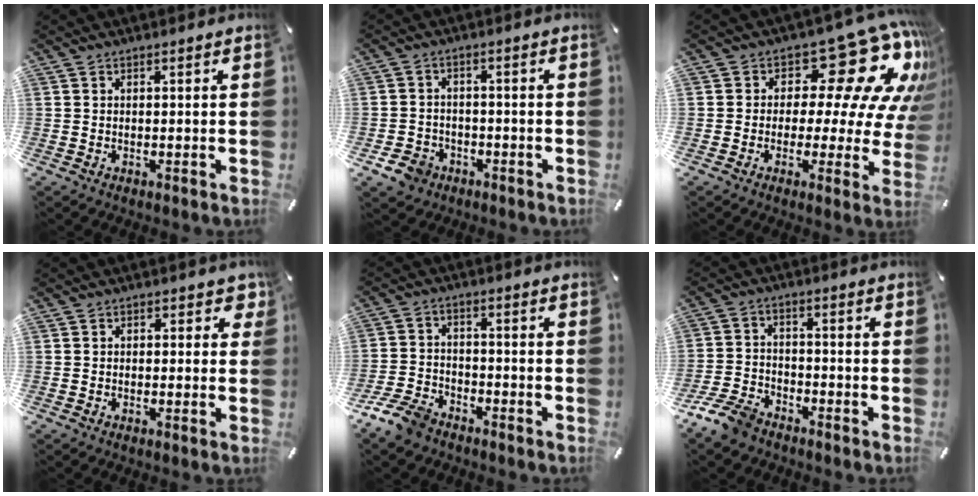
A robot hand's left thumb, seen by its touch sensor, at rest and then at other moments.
{"total": 5.6, "force": [-3.2, 4.3, 1.5], "torque": [-0.034, 0.018, -0.058]}
{"total": 19.4, "force": [9.7, 9.0, 14.1], "torque": [-0.190, -0.075, 0.158]}
{"total": 2.2, "force": [0.3, 1.6, 1.5], "torque": [-0.006, -0.001, -0.002]}
{"total": 8.1, "force": [-6.6, 3.7, 2.9], "torque": [-0.062, 0.033, -0.128]}
{"total": 8.5, "force": [-7.1, 3.7, 3.1], "torque": [-0.071, 0.031, -0.138]}